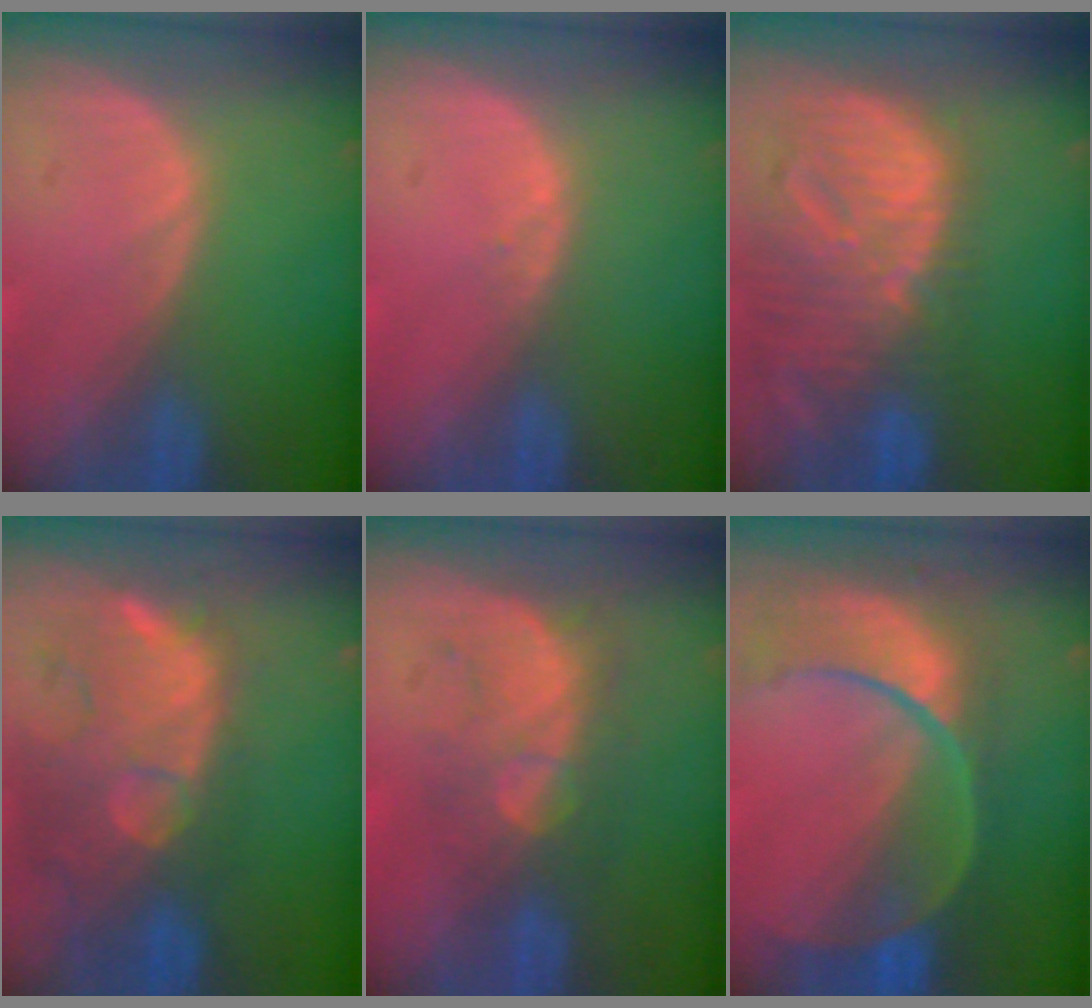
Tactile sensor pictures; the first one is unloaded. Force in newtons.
{"total": 0.7, "press": 0.5, "slide": 0.5}
{"total": 12.6, "press": 11.0, "slide": 6.2}
{"total": 11.7, "press": 10.7, "slide": 4.8}
{"total": 8.6, "press": 7.5, "slide": 4.2}
{"total": 11.1, "press": 9.4, "slide": 5.9}